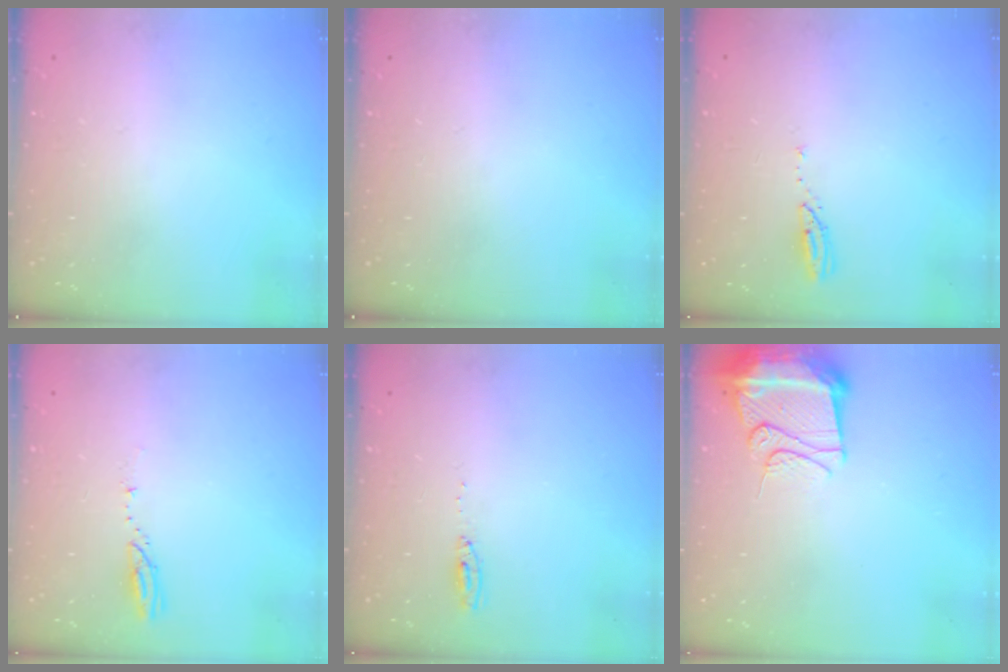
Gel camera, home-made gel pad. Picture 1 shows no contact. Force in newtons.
{"total": 0.0}
{"total": 3.0, "press": 2.9, "slide": 0.3}
{"total": 3.1, "press": 3.0, "slide": 0.3}
{"total": 4.6, "press": 4.4, "slide": 1.3}
{"total": 13.1, "press": 13.1, "slide": 1.4}